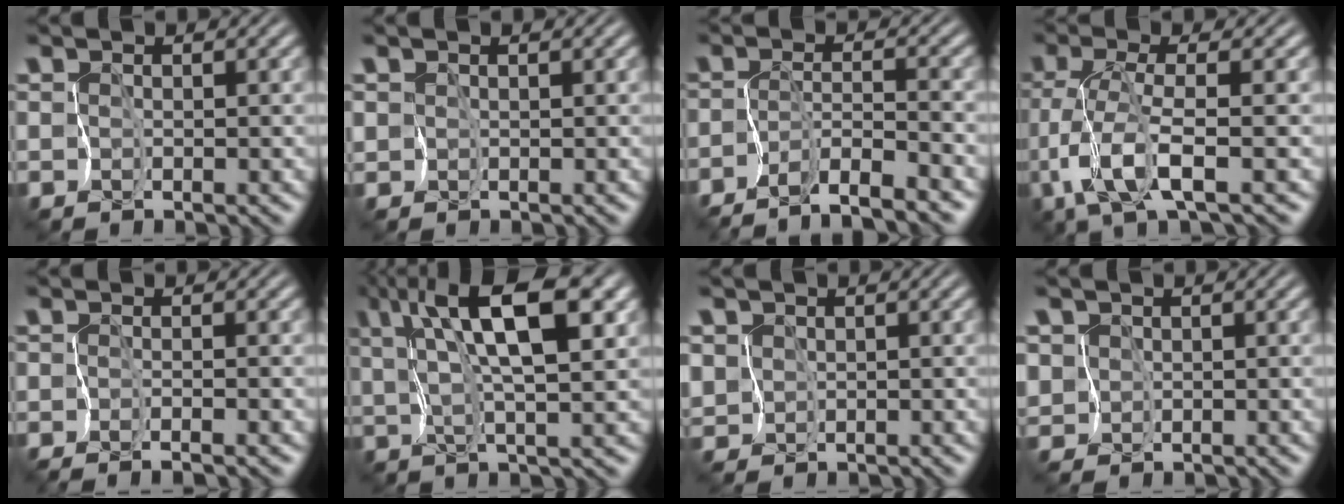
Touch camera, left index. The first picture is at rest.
{"total": 0.0}
{"total": 4.0, "force": [-3.5, -0.9, 1.8], "torque": [-0.041, 0.002, -0.067]}
{"total": 4.6, "force": [-1.6, 0.1, 4.3], "torque": [-0.112, -0.007, -0.039]}
{"total": 1.4, "force": [-0.9, -1.0, 0.2], "torque": [-0.015, -0.003, -0.025]}
{"total": 9.6, "force": [4.5, 2.6, 8.0], "torque": [-0.149, 0.016, 0.069]}
{"total": 2.3, "force": [-0.1, 2.3, 0.4], "torque": [-0.022, 0.002, -0.024]}
{"total": 3.0, "force": [0.4, 2.9, 0.6], "torque": [-0.034, 0.009, -0.026]}